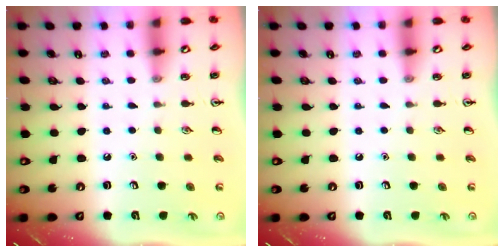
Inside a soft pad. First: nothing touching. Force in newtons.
{"total": 0.0}